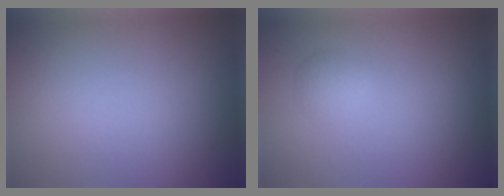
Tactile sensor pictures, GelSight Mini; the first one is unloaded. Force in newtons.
{"total": 1.4, "press": 1.4, "slide": 0.1}